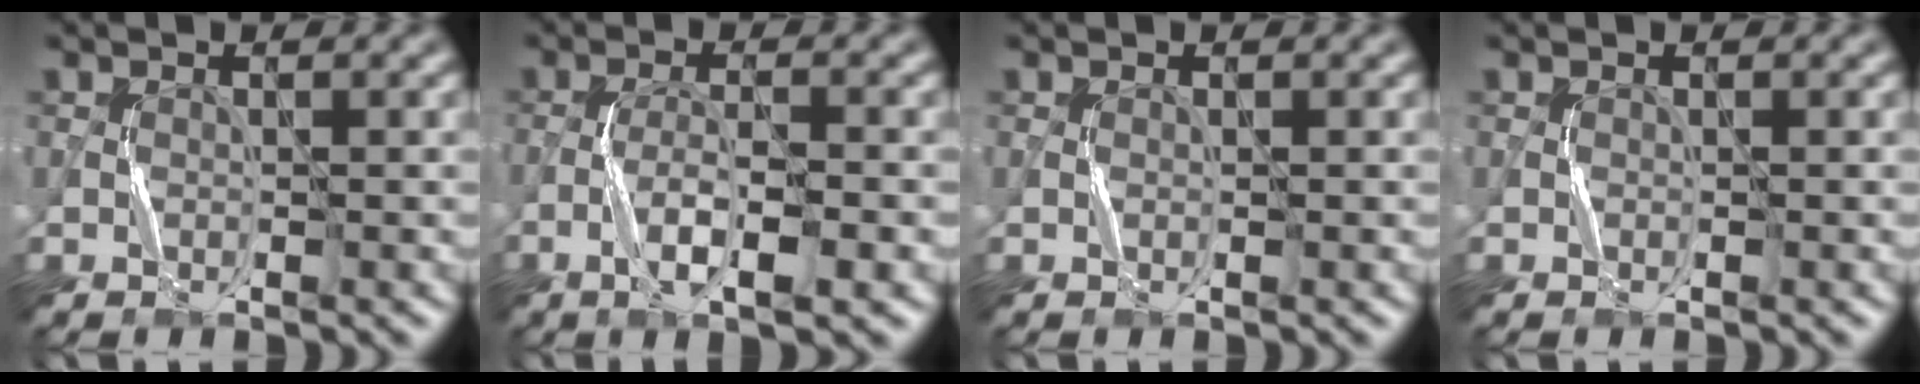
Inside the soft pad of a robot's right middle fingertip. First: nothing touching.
{"total": 4.0, "force": [-1.7, 0.9, 3.5], "torque": [-0.069, 0.004, -0.033]}
{"total": 0.0}
{"total": 0.0}